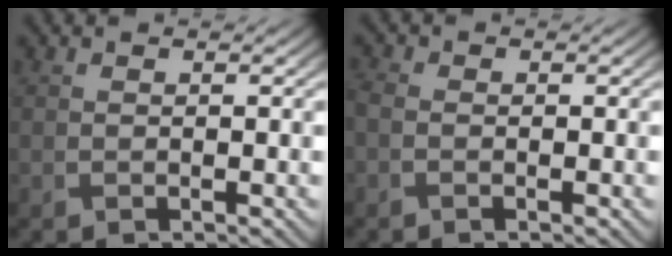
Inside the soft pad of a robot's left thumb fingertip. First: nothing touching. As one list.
[{"total": 2.0, "force": [-0.9, 1.3, 1.2], "torque": [-0.034, -0.001, -0.020]}]